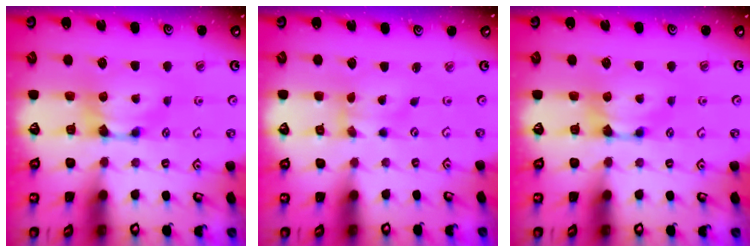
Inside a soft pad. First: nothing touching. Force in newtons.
{"total": 1.3, "press": 0.7, "slide": 1.1}
{"total": 0.0}